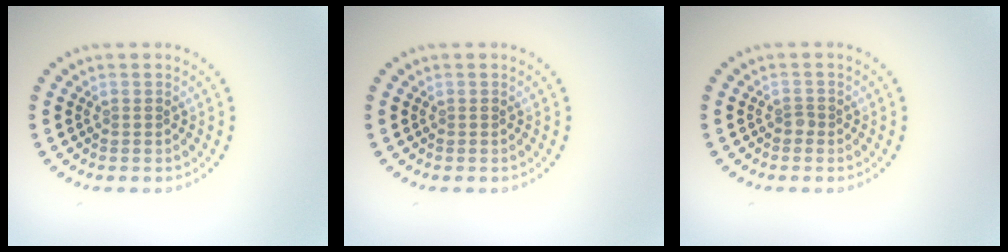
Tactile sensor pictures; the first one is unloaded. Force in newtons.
{"total": 0.0}
{"total": 0.8, "press": 0.5, "slide": 0.6}